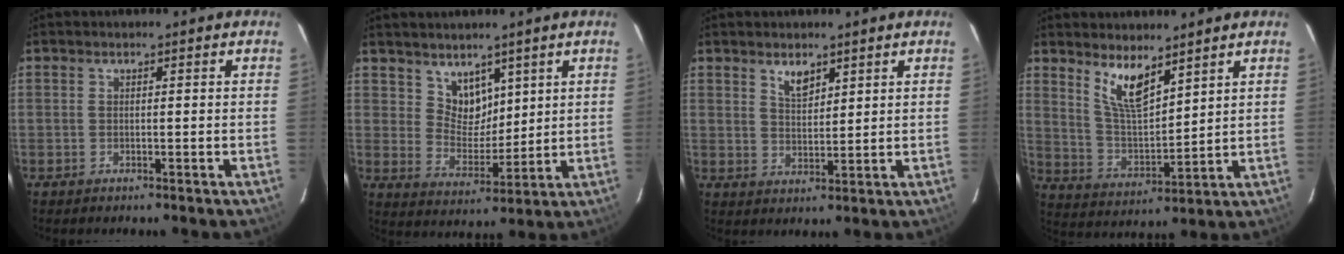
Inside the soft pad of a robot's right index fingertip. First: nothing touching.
{"total": 6.5, "force": [4.4, 4.4, 2.1], "torque": [-0.025, 0.001, 0.087]}
{"total": 3.9, "force": [2.7, 1.8, 2.3], "torque": [-0.037, 0.000, 0.049]}
{"total": 8.6, "force": [5.9, 2.6, 5.7], "torque": [-0.106, -0.008, 0.124]}